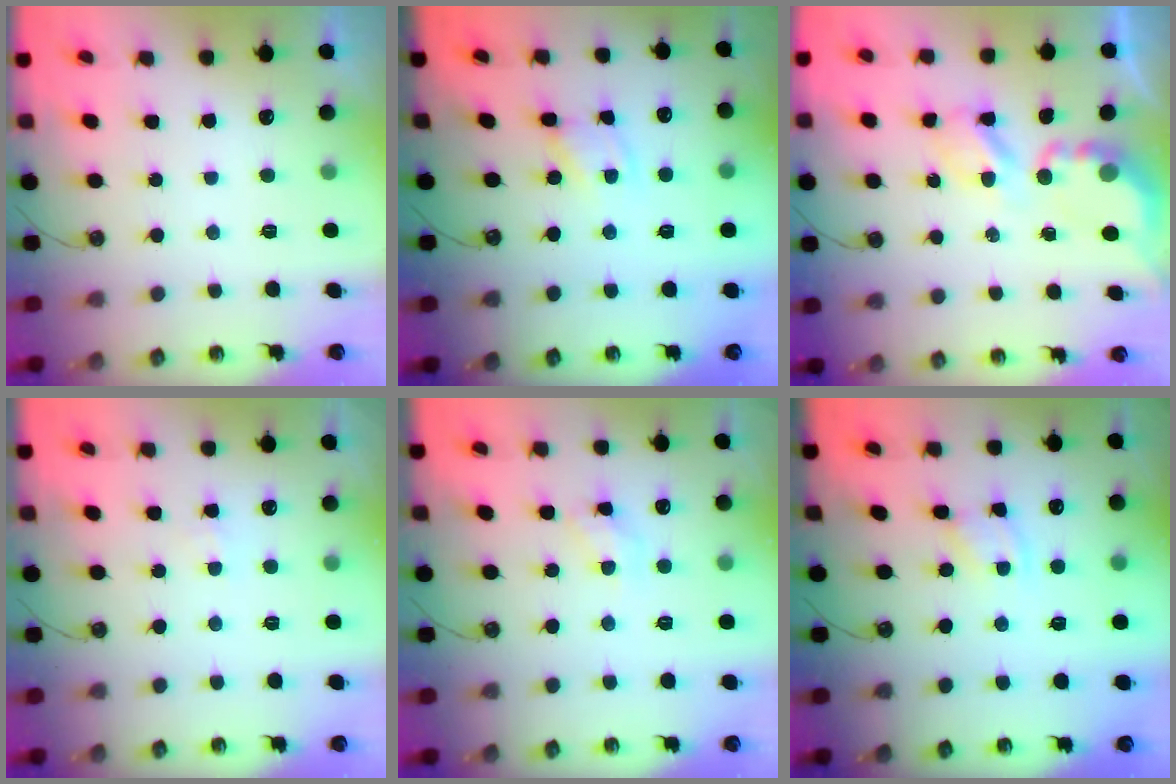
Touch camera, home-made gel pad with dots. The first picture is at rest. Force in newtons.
{"total": 3.1, "press": 3.1, "slide": 0.1}
{"total": 4.9, "press": 4.9, "slide": 0.5}
{"total": 1.6, "press": 1.6, "slide": 0.3}
{"total": 6.7, "press": 6.6, "slide": 0.5}
{"total": 1.9, "press": 1.9, "slide": 0.3}